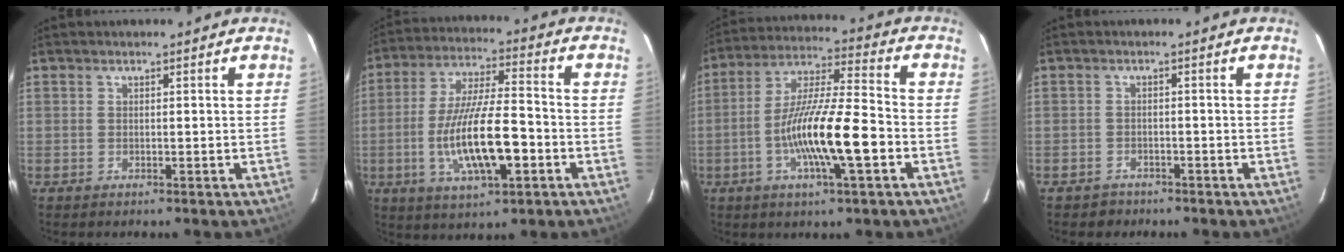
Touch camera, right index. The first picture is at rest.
{"total": 15.6, "force": [-4.5, 4.2, 14.3], "torque": [-0.282, -0.010, -0.072]}
{"total": 15.3, "force": [-4.9, 2.0, 14.4], "torque": [-0.271, -0.003, -0.093]}
{"total": 3.0, "force": [-2.2, 2.1, -0.1], "torque": [-0.010, 0.007, -0.031]}